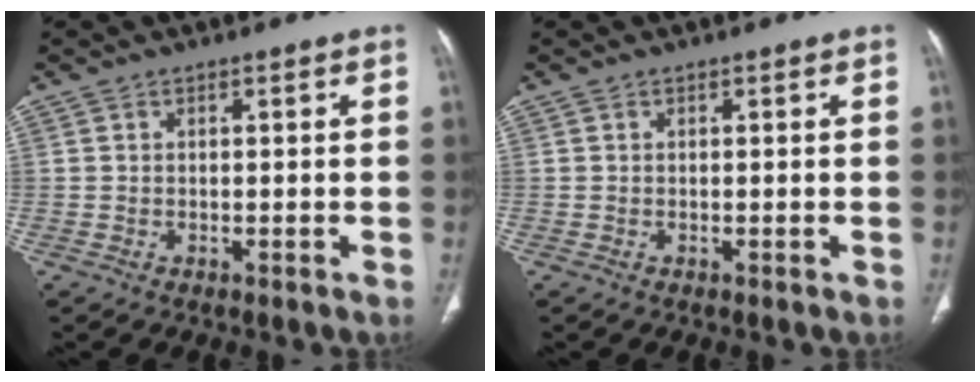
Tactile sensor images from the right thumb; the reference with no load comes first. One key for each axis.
{"total": 0.0}